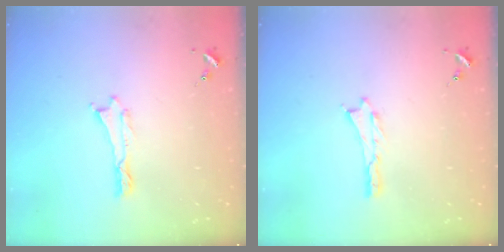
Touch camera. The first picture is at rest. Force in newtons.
{"total": 0.0}